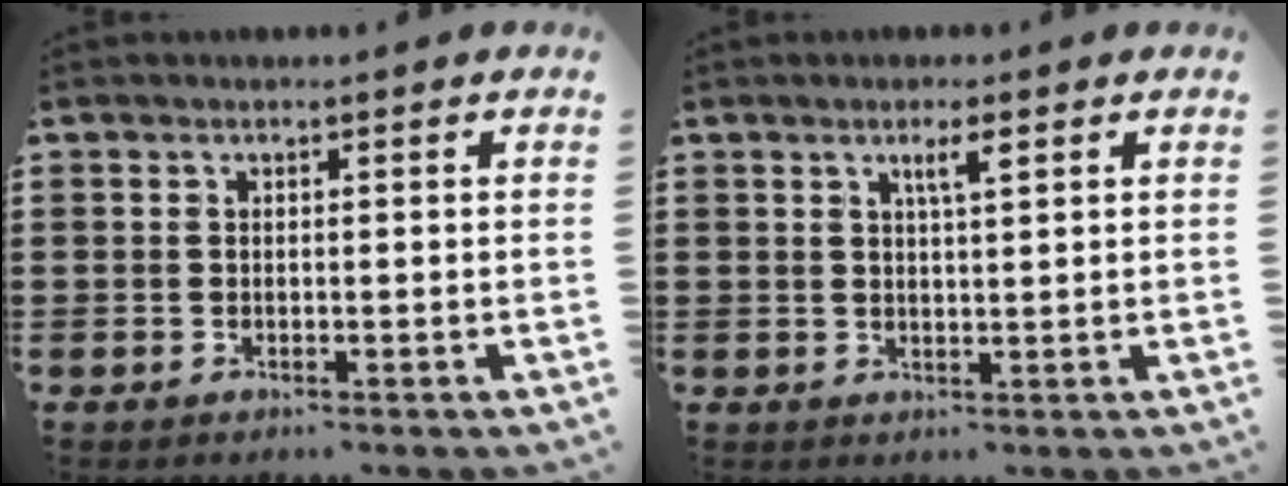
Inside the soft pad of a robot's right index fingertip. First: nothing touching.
{"total": 2.7, "force": [1.4, 0.4, 2.3], "torque": [-0.039, 0.001, 0.019]}